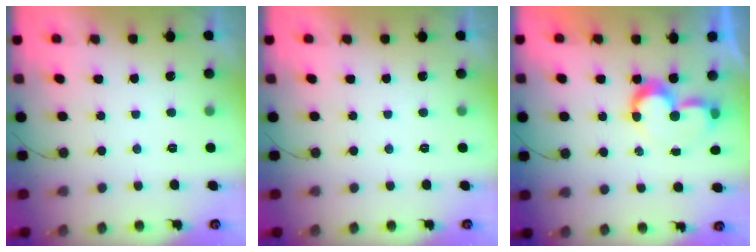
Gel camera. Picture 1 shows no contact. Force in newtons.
{"total": 1.8, "press": 1.7, "slide": 0.1}
{"total": 9.5, "press": 9.5, "slide": 0.9}